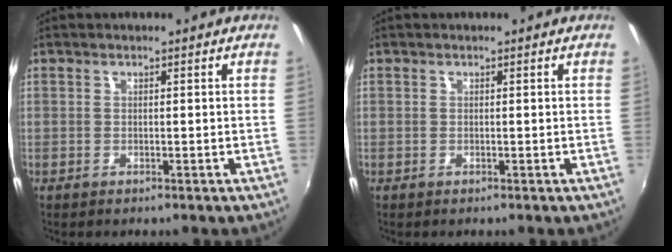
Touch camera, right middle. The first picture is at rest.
{"total": 0.0}